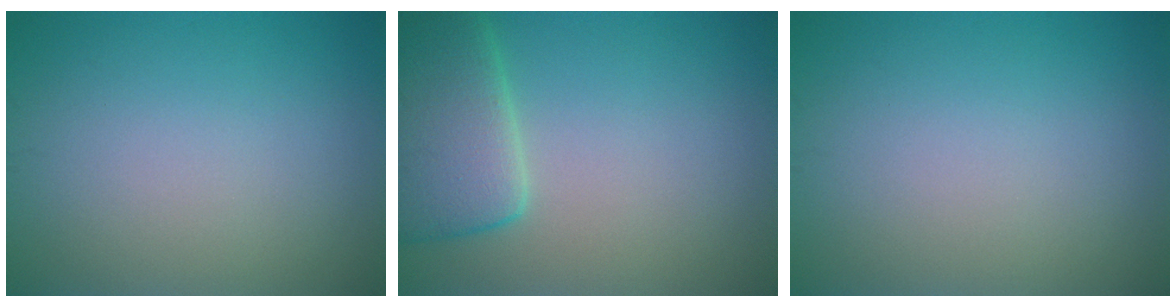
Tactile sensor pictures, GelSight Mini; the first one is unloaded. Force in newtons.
{"total": 6.4, "press": 6.4, "slide": 0.5}
{"total": 0.0}